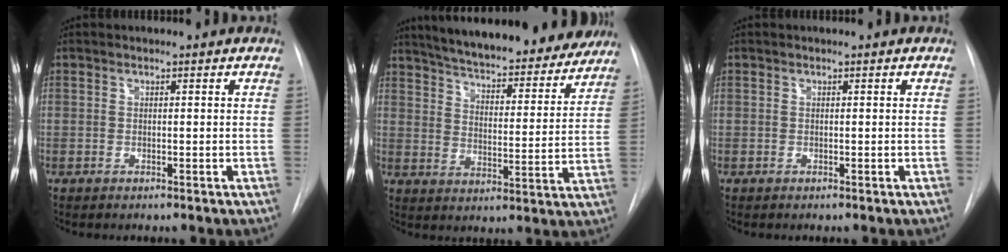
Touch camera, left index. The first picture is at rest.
{"total": 26.1, "force": [23.2, 5.8, 10.4], "torque": [-0.173, -0.033, 0.301]}
{"total": 0.0}